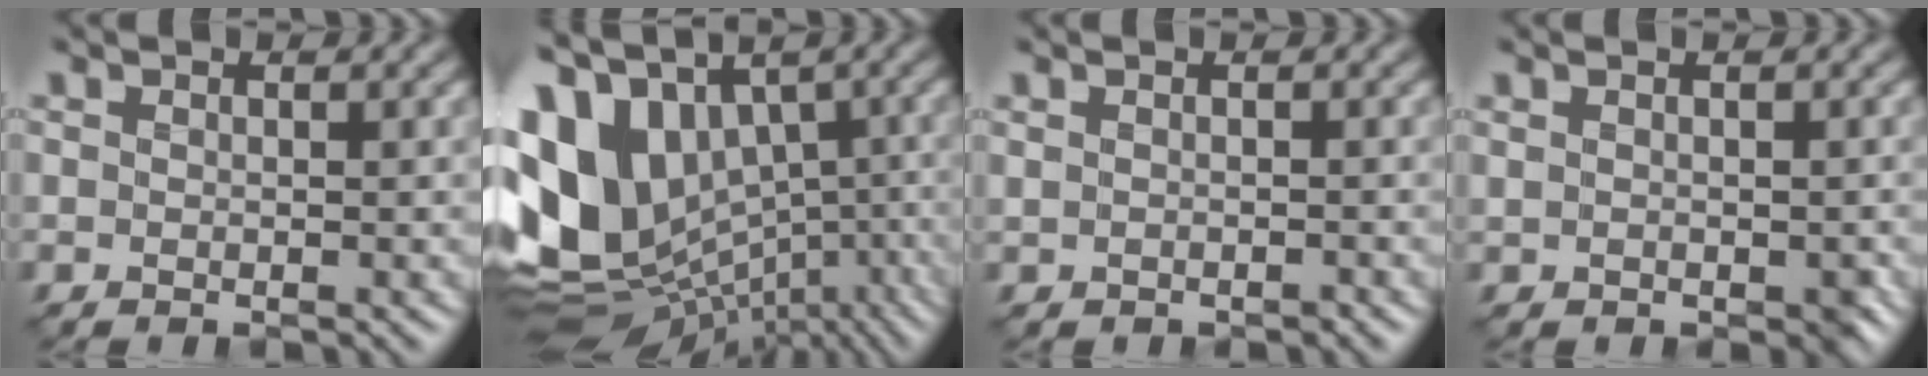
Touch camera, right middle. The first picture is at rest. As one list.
[{"total": 16.8, "force": [0.4, 11.2, 12.5], "torque": [-0.236, -0.002, 0.057]}, {"total": 0.9, "force": [-0.3, 0.6, 0.5], "torque": [-0.010, -0.004, -0.002]}, {"total": 2.1, "force": [-0.2, 1.4, 1.5], "torque": [-0.029, -0.008, 0.003]}]